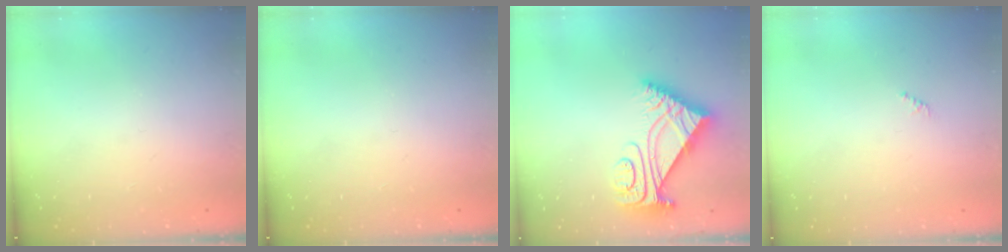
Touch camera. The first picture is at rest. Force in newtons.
{"total": 0.0}
{"total": 9.3, "press": 9.3, "slide": 1.0}
{"total": 0.7, "press": 0.7, "slide": 0.3}